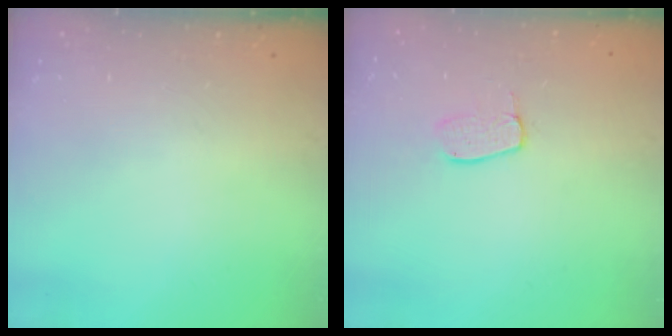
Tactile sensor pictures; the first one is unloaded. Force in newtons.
{"total": 6.9, "press": 6.9, "slide": 0.4}